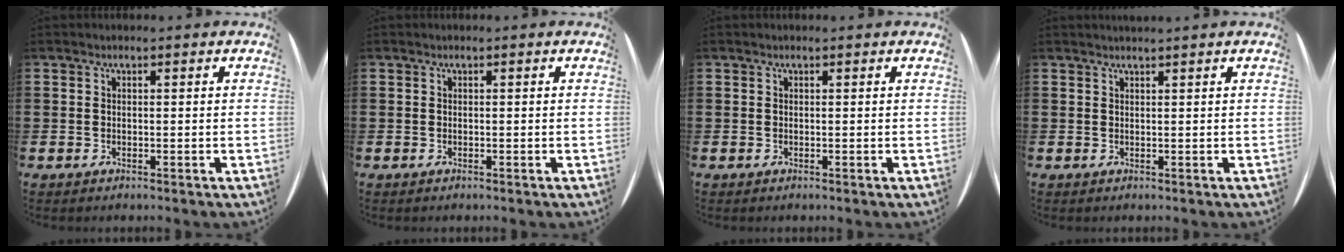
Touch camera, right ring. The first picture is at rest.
{"total": 0.0}
{"total": 0.0}
{"total": 0.9, "force": [0.9, -0.3, 0.1], "torque": [0.000, -0.001, 0.017]}